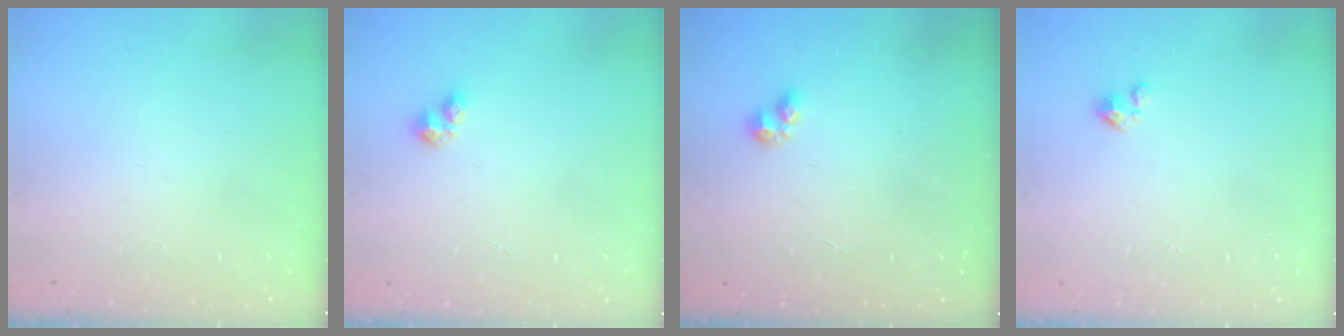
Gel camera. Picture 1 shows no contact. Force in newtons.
{"total": 2.7, "press": 2.6, "slide": 0.5}
{"total": 4.2, "press": 4.1, "slide": 0.5}
{"total": 2.1, "press": 2.1, "slide": 0.3}